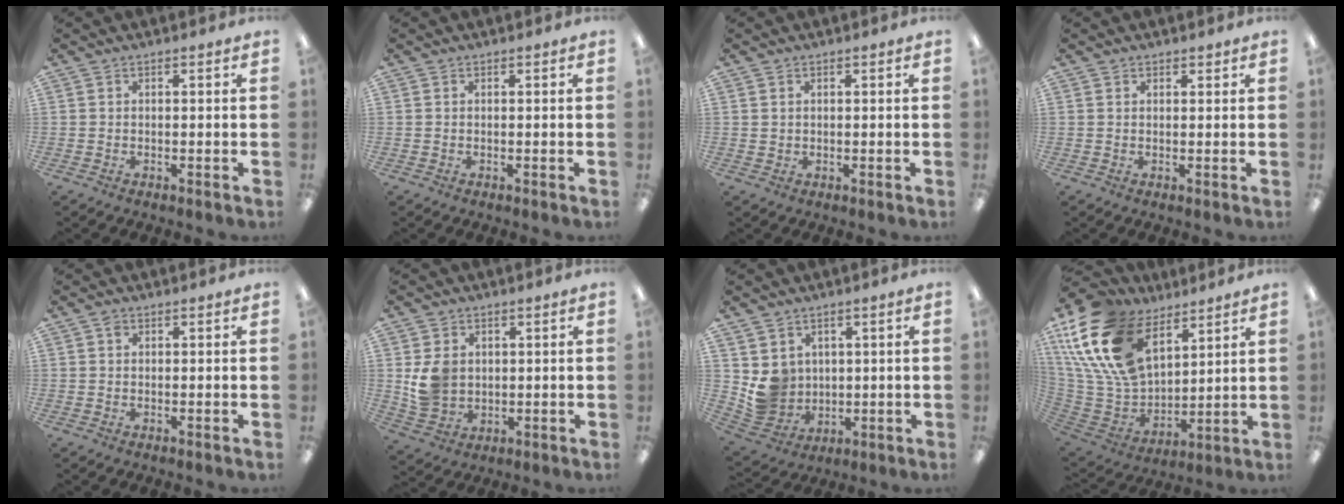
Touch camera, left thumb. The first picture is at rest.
{"total": 0.0}
{"total": 1.0, "force": [0.5, 0.9, 0.0], "torque": [0.000, 0.002, 0.010]}
{"total": 1.1, "force": [0.9, 0.6, 0.1], "torque": [-0.002, 0.001, 0.017]}
{"total": 1.0, "force": [0.4, 0.7, 0.5], "torque": [-0.012, 0.005, 0.006]}
{"total": 7.4, "force": [1.7, 6.4, 3.5], "torque": [-0.065, 0.009, 0.036]}
{"total": 7.8, "force": [2.3, 7.4, 1.3], "torque": [-0.034, -0.012, 0.056]}
{"total": 24.5, "force": [13.0, 14.3, 15.0], "torque": [-0.352, -0.056, 0.237]}